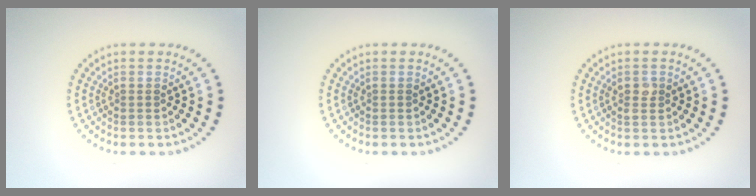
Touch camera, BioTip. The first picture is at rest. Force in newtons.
{"total": 0.0}
{"total": 1.2, "press": 1.2, "slide": 0.3}